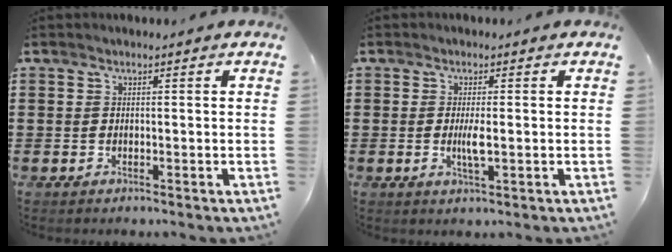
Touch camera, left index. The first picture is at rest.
{"total": 3.0, "force": [-0.2, 0.4, 3.0], "torque": [-0.060, -0.008, -0.005]}